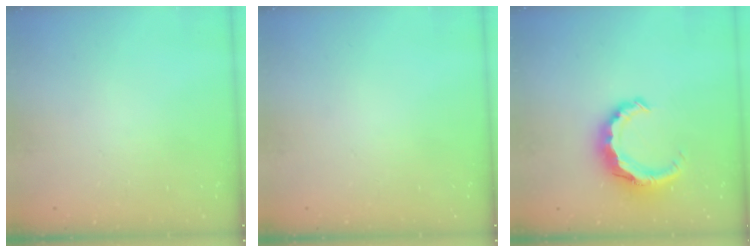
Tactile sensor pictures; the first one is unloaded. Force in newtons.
{"total": 0.0}
{"total": 8.9, "press": 8.8, "slide": 1.2}